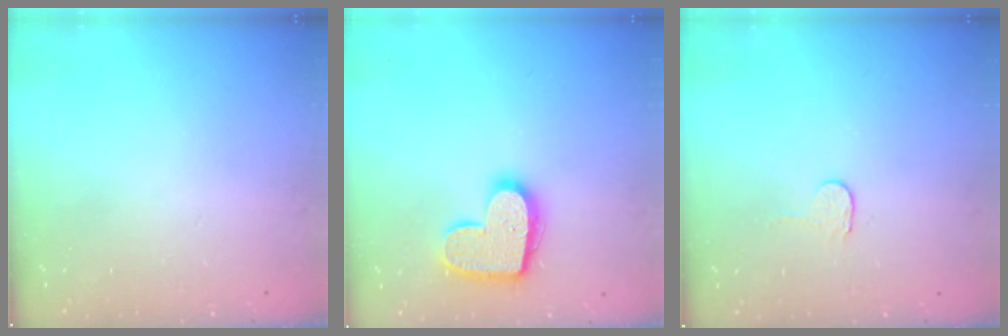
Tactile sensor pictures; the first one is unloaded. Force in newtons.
{"total": 14.5, "press": 14.5, "slide": 0.7}
{"total": 2.3, "press": 2.3, "slide": 0.2}